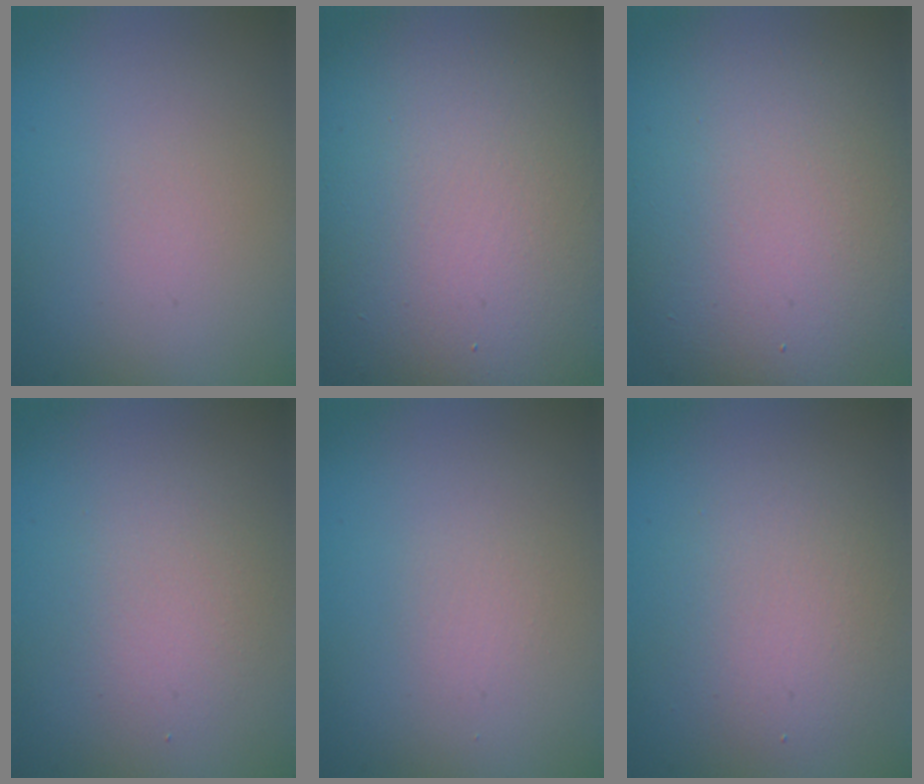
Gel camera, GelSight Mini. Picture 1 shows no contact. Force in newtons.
{"total": 17.7, "press": 17.7, "slide": 1.2}
{"total": 11.8, "press": 11.8, "slide": 0.7}
{"total": 2.1, "press": 2.1, "slide": 0.2}
{"total": 0.8, "press": 0.8, "slide": 0.0}
{"total": 3.4, "press": 3.4, "slide": 0.2}